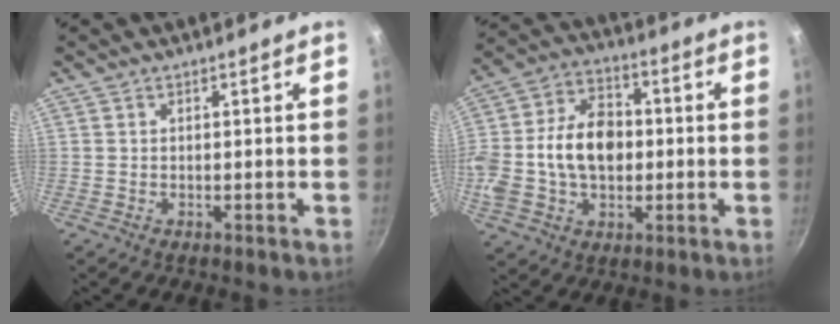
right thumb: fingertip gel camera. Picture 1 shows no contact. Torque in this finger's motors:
{"motor_torque": [2.27, 2.24, 1.50, -0.31, 0.20]}